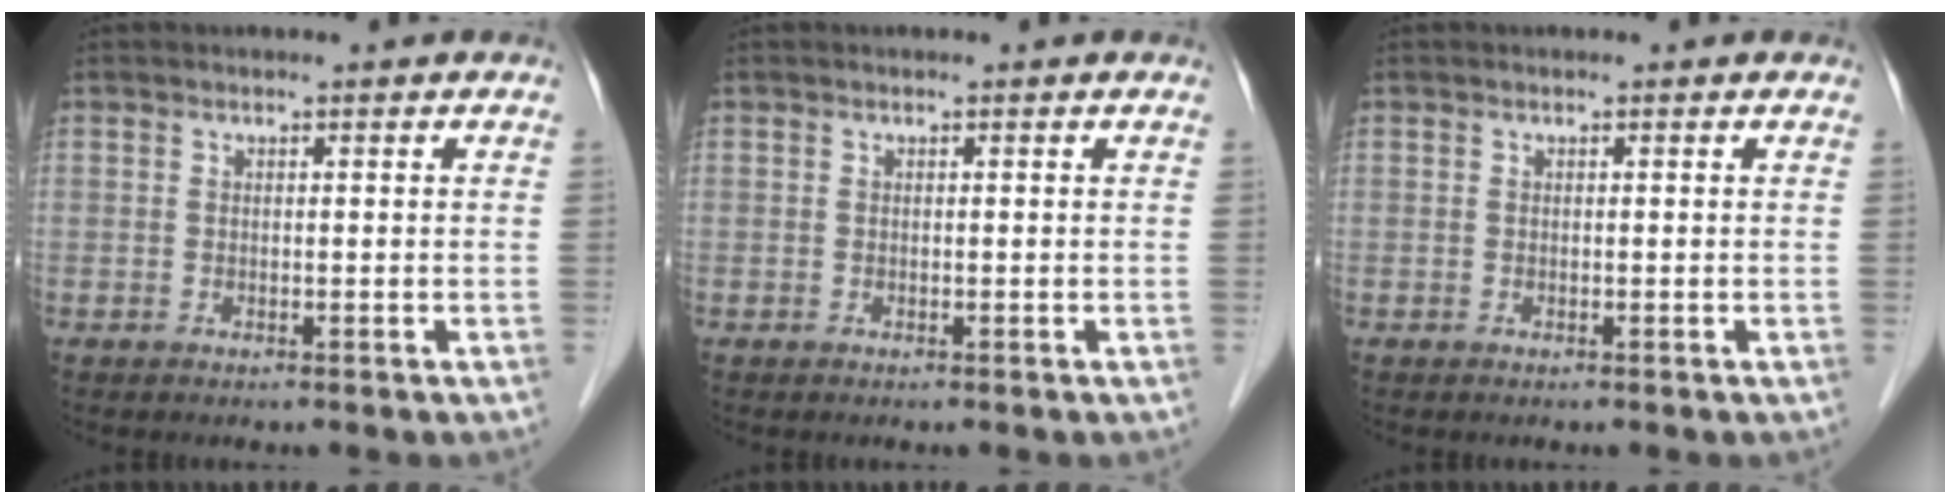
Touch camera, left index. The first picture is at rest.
{"total": 0.0}
{"total": 0.0}